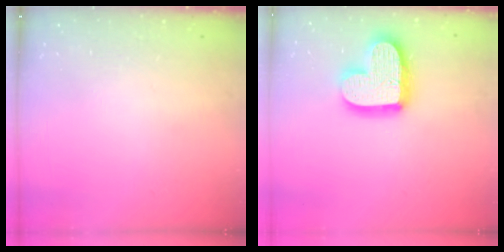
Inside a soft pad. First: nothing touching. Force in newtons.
{"total": 17.0, "press": 17.0, "slide": 1.4}